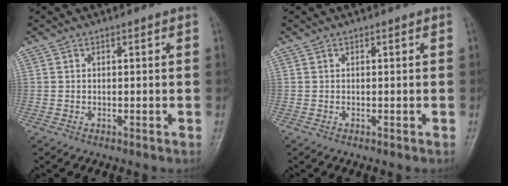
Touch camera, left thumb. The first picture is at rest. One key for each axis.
{"total": 0.0}